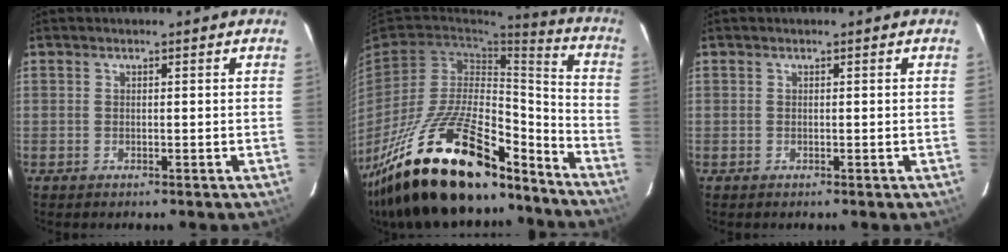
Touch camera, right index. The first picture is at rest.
{"total": 31.4, "force": [-22.4, 11.0, 19.0], "torque": [-0.348, -0.013, -0.356]}
{"total": 0.0}